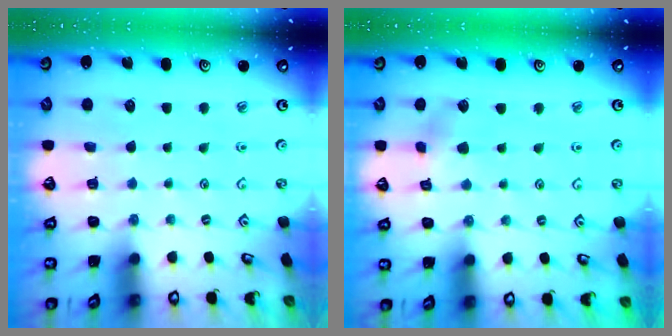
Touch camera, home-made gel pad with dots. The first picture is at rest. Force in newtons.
{"total": 7.3, "press": 7.3, "slide": 0.5}